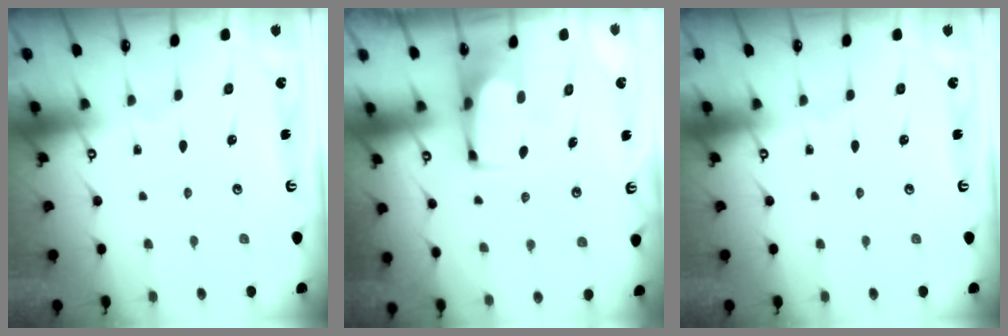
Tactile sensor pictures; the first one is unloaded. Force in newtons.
{"total": 0.8, "press": 0.7, "slide": 0.1}
{"total": 0.0}